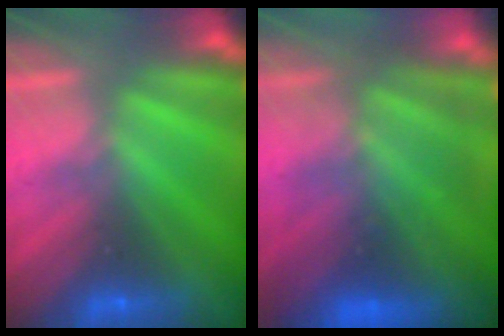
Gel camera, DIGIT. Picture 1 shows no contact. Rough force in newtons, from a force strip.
{"total": 8.9}